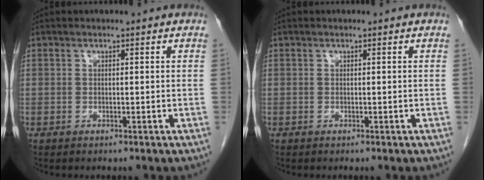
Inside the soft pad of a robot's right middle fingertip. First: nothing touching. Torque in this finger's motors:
{"motor_torque": [0.00, 0.00, 0.00, 0.00]}